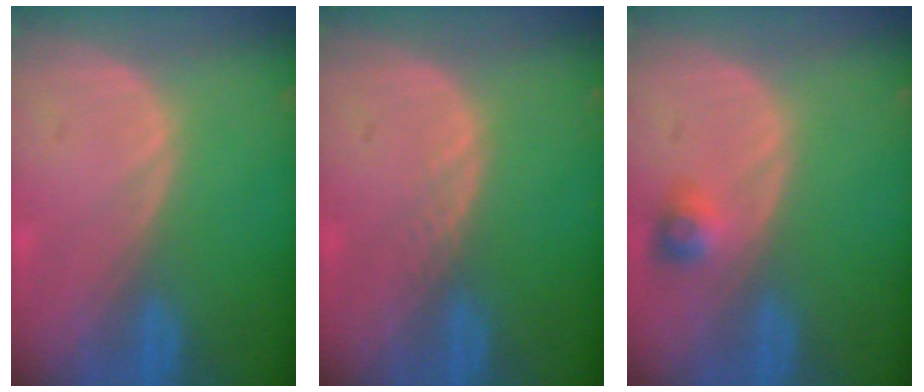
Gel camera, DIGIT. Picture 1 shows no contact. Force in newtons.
{"total": 1.0, "press": 1.0, "slide": 0.1}
{"total": 2.6, "press": 2.4, "slide": 1.0}